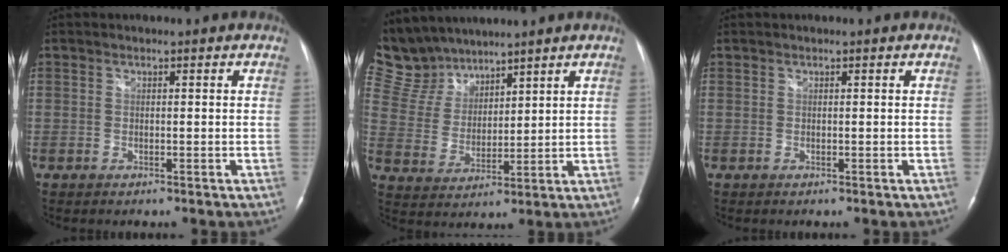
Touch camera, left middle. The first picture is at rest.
{"total": 9.8, "force": [9.1, 3.6, 0.7], "torque": [-0.033, 0.017, 0.198]}
{"total": 0.0}